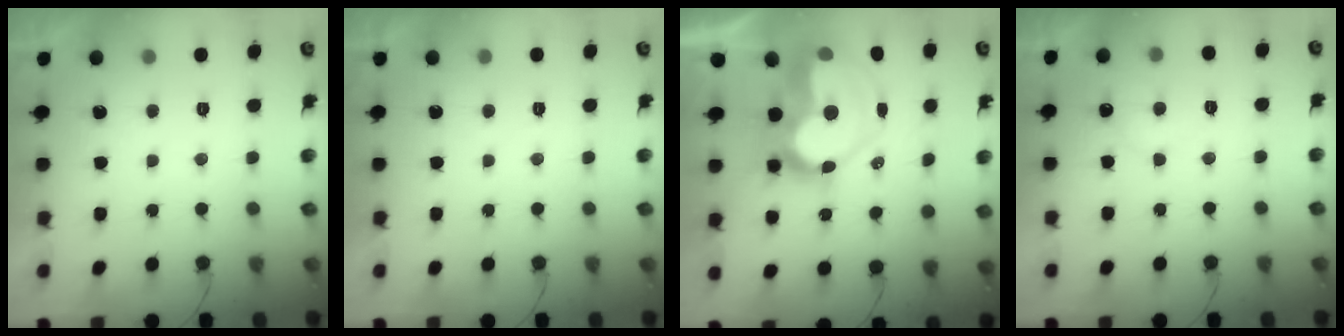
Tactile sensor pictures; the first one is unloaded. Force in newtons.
{"total": 1.6, "press": 1.6, "slide": 0.0}
{"total": 18.1, "press": 18.0, "slide": 1.6}
{"total": 6.0, "press": 6.0, "slide": 0.3}